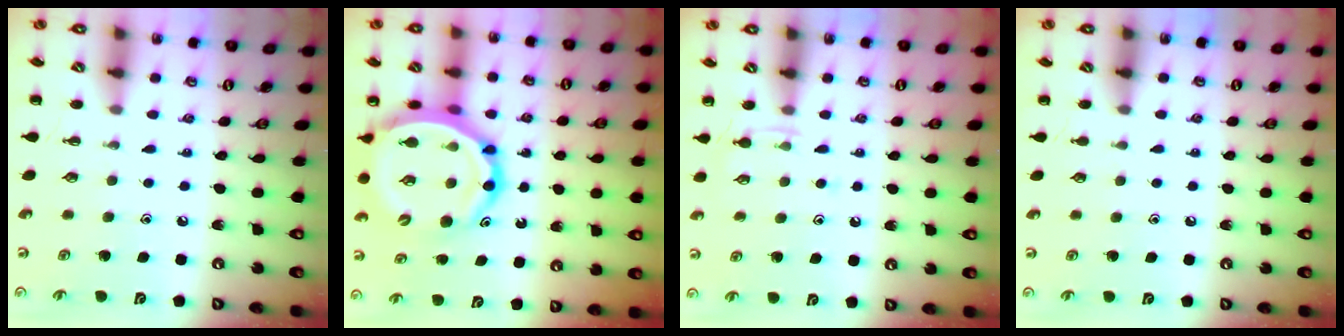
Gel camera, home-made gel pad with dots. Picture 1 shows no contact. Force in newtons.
{"total": 17.5, "press": 16.8, "slide": 4.9}
{"total": 5.9, "press": 5.8, "slide": 1.4}
{"total": 0.9, "press": 0.9, "slide": 0.2}